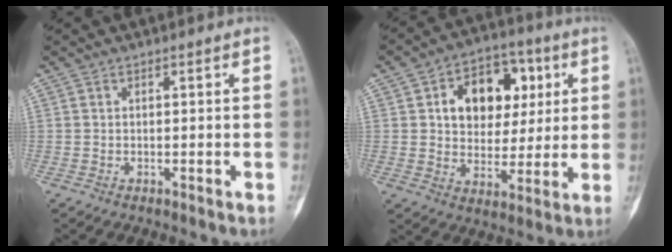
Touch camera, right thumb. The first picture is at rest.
{"total": 15.2, "force": [4.3, 10.8, 9.8], "torque": [-0.097, 0.004, 0.066]}